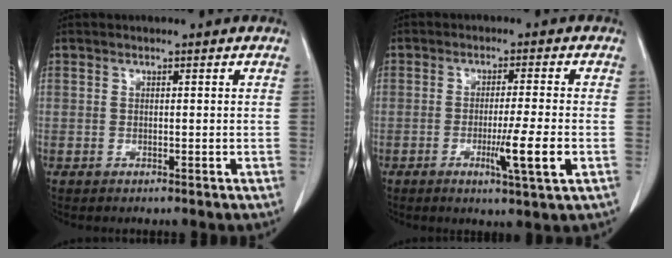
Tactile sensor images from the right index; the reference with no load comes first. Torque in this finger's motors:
{"motor_torque": [1.12, -0.34, 0.50, 0.11]}